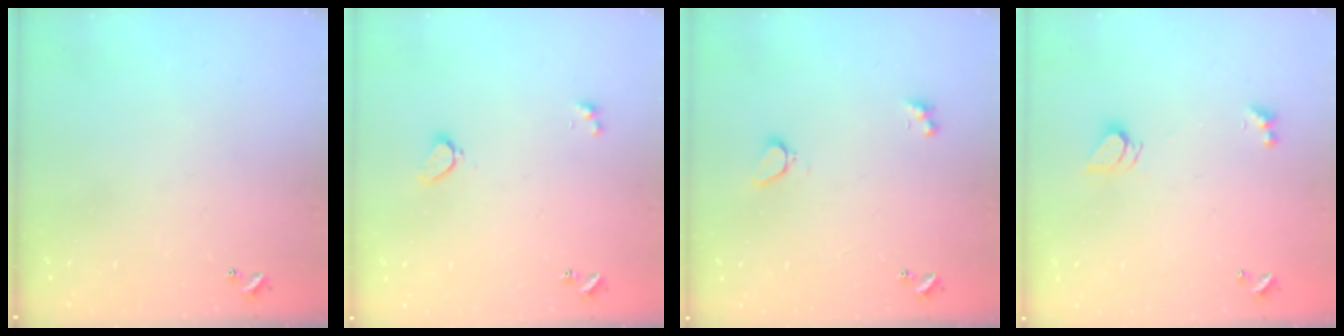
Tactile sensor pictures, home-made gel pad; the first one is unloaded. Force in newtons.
{"total": 2.1, "press": 2.0, "slide": 0.5}
{"total": 3.7, "press": 3.6, "slide": 0.7}
{"total": 2.3, "press": 2.3, "slide": 0.2}